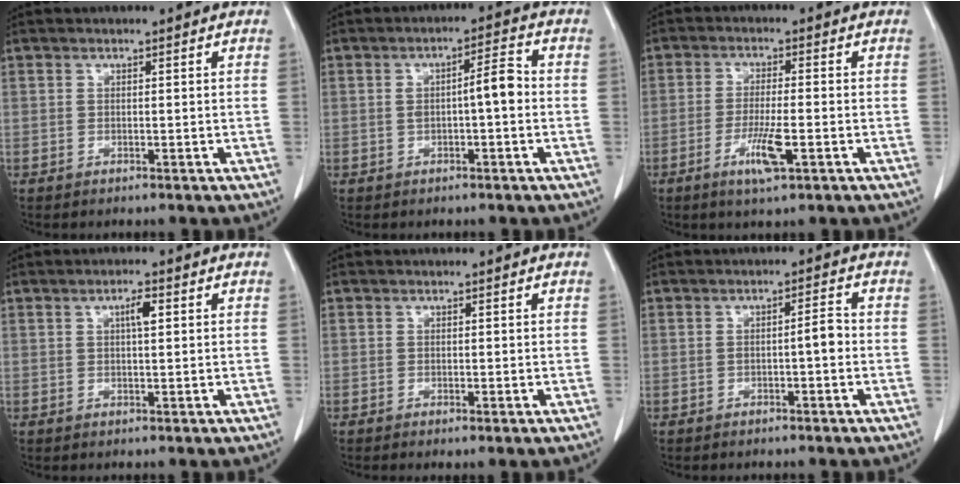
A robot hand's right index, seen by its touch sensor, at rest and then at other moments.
{"total": 5.4, "force": [-0.1, 1.0, 5.3], "torque": [-0.086, 0.020, -0.001]}
{"total": 6.0, "force": [-2.4, 0.6, 5.4], "torque": [-0.104, -0.010, -0.042]}
{"total": 2.8, "force": [1.0, 0.5, 2.5], "torque": [-0.043, 0.001, 0.015]}
{"total": 0.6, "force": [-0.1, 0.1, 0.6], "torque": [-0.013, -0.005, 0.002]}
{"total": 2.7, "force": [-0.5, 0.4, 2.6], "torque": [-0.039, 0.005, -0.010]}